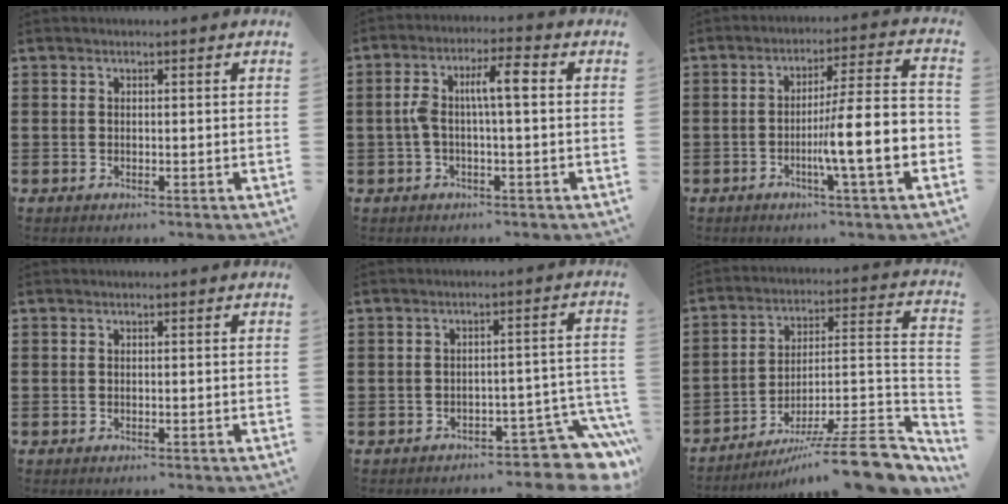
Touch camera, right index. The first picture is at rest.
{"total": 6.0, "force": [0.1, 1.4, 5.8], "torque": [-0.123, 0.004, -0.009]}
{"total": 10.0, "force": [-3.4, 0.3, 9.4], "torque": [-0.142, -0.018, -0.067]}
{"total": 0.0}
{"total": 6.3, "force": [-4.7, 2.2, 3.5], "torque": [-0.050, 0.009, -0.085]}
{"total": 10.7, "force": [-7.6, 1.1, 7.5], "torque": [-0.097, 0.009, -0.142]}